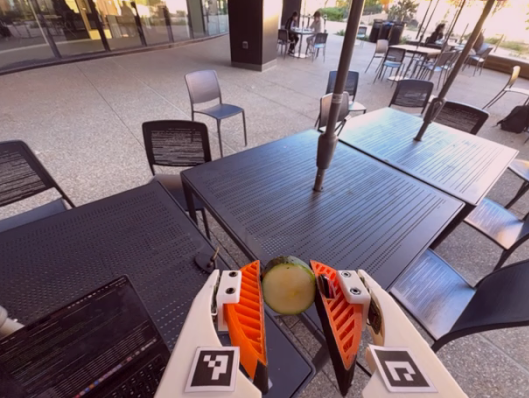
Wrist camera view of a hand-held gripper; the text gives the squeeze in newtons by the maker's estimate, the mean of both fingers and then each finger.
{"total": 8.0, "left": 7.5, "right": 8.6}